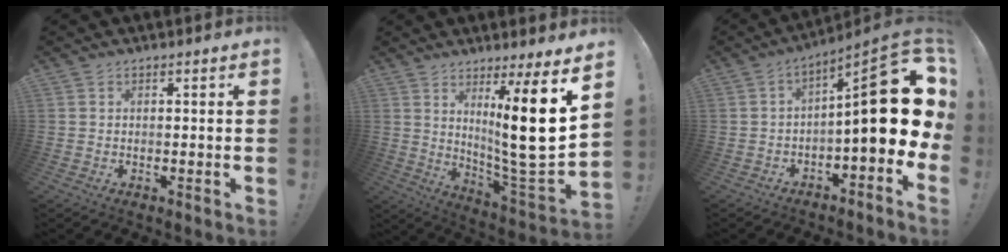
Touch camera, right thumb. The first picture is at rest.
{"total": 17.8, "force": [5.0, 1.5, 17.0], "torque": [-0.266, -0.056, 0.067]}
{"total": 19.5, "force": [1.2, 5.9, 18.5], "torque": [-0.259, -0.011, 0.015]}